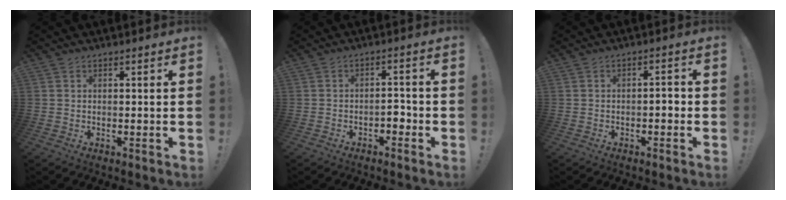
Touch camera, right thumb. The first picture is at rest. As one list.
[{"total": 3.6, "force": [-1.9, 2.0, 2.3], "torque": [-0.033, 0.010, -0.035]}, {"total": 2.6, "force": [-1.1, 1.0, 2.1], "torque": [-0.043, 0.005, -0.021]}]